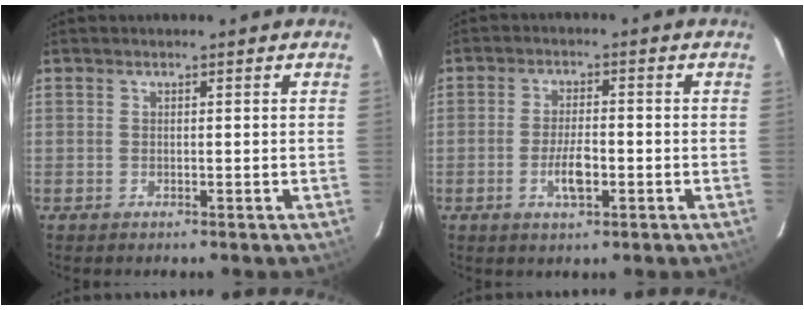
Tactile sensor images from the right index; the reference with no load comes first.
{"total": 5.2, "force": [-1.8, 1.9, 4.5], "torque": [-0.090, -0.001, -0.031]}